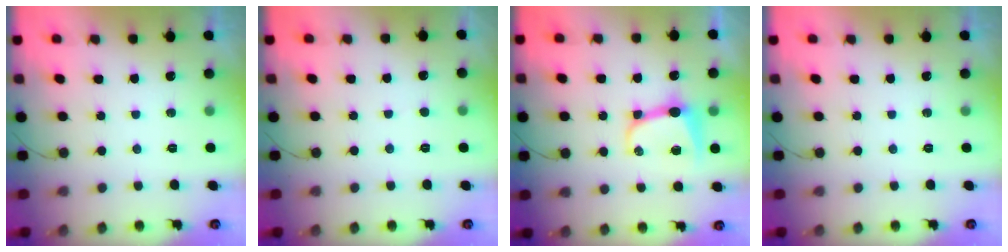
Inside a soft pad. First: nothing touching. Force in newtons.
{"total": 2.5, "press": 2.5, "slide": 0.3}
{"total": 10.0, "press": 10.0, "slide": 0.9}
{"total": 0.0}